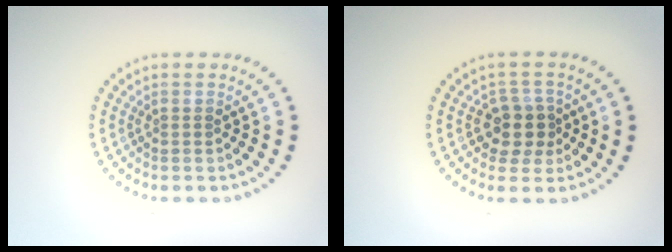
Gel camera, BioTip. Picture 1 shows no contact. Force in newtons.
{"total": 2.9, "press": 2.7, "slide": 1.1}